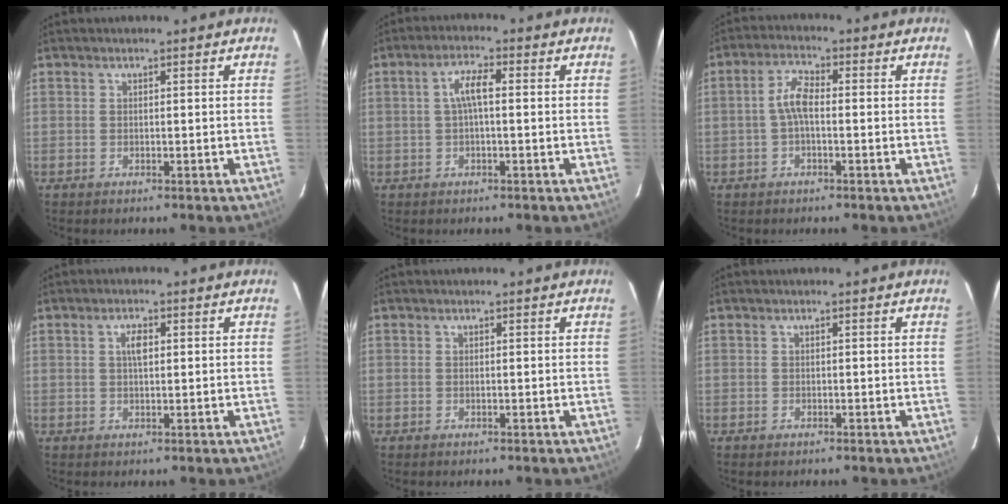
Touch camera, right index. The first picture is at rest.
{"total": 4.0, "force": [0.2, 1.0, 3.9], "torque": [-0.075, 0.011, 0.004]}
{"total": 4.2, "force": [-0.6, 1.7, 3.8], "torque": [-0.081, 0.016, -0.013]}
{"total": 2.5, "force": [0.6, 1.1, 2.1], "torque": [-0.039, 0.007, 0.010]}
{"total": 0.0}
{"total": 0.6, "force": [-0.4, 0.4, 0.1], "torque": [-0.002, -0.001, -0.008]}